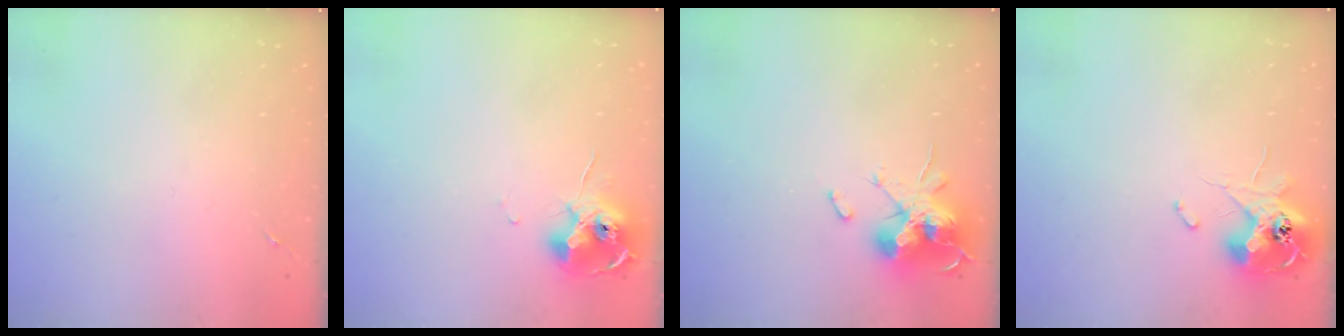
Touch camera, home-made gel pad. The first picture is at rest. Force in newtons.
{"total": 11.2, "press": 11.1, "slide": 1.1}
{"total": 16.4, "press": 16.4, "slide": 0.1}
{"total": 12.7, "press": 12.6, "slide": 1.5}